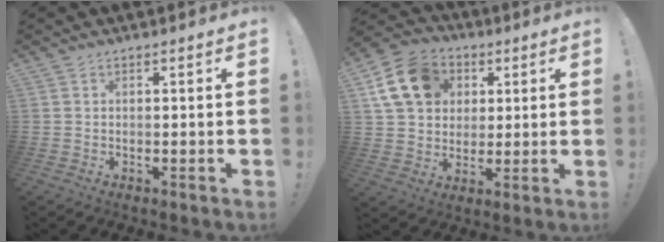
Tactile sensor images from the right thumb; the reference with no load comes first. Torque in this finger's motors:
{"motor_torque": [0.34, 0.36, 0.93, 0.34, 0.29]}